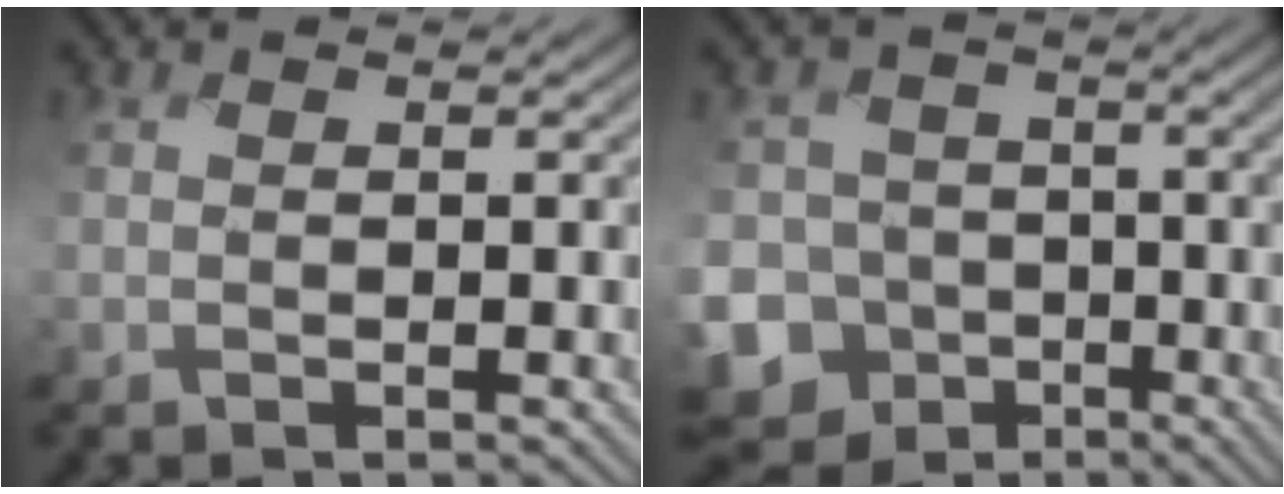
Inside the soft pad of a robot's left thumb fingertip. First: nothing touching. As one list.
[{"total": 13.5, "force": [-7.4, 11.2, 1.8], "torque": [-0.091, -0.034, -0.130]}]